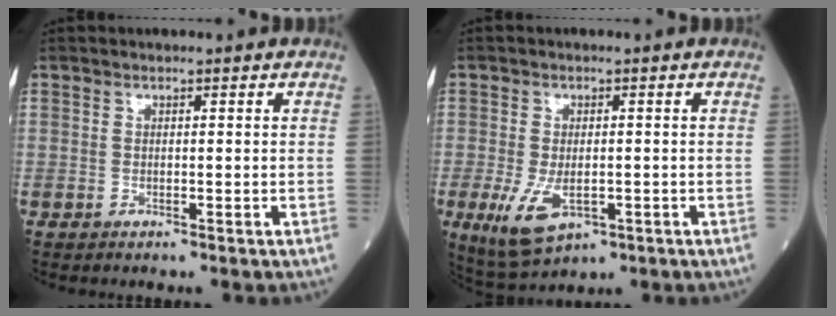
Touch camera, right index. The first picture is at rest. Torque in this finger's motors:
{"motor_torque": [0.79, -0.17, 0.17, 0.05]}